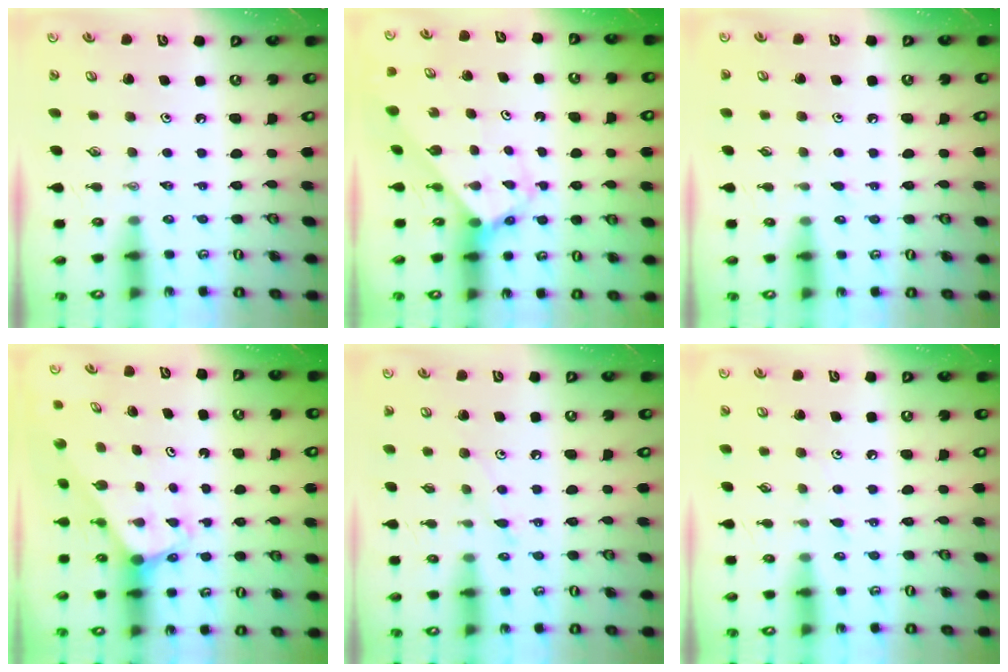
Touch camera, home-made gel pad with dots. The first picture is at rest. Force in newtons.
{"total": 2.9, "press": 2.9, "slide": 0.1}
{"total": 4.9, "press": 4.9, "slide": 0.4}
{"total": 2.0, "press": 2.0, "slide": 0.1}
{"total": 6.0, "press": 6.0, "slide": 0.2}
{"total": 3.8, "press": 3.7, "slide": 0.4}